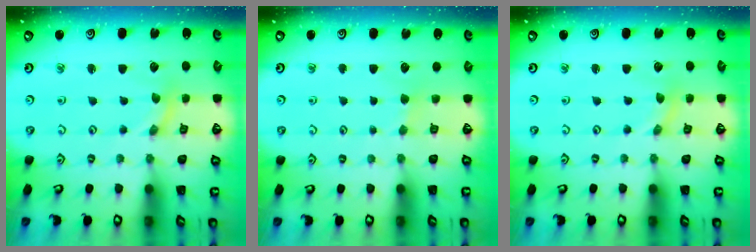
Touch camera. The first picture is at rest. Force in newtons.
{"total": 2.2, "press": 2.2, "slide": 0.4}
{"total": 0.5, "press": 0.5, "slide": 0.0}